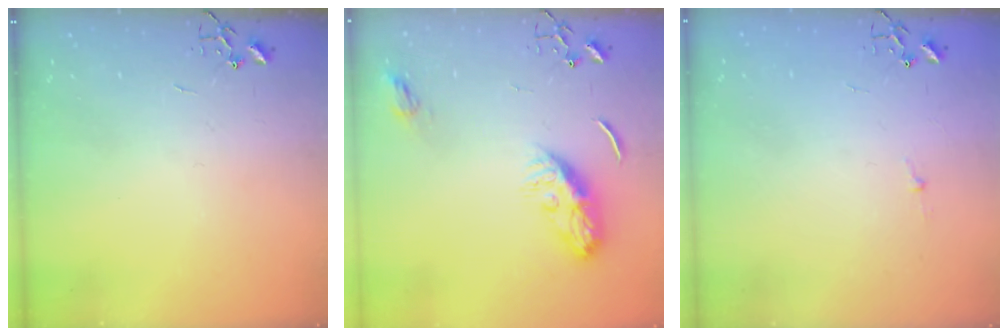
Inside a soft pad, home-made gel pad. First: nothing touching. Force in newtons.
{"total": 10.6, "press": 10.5, "slide": 0.7}
{"total": 2.7, "press": 2.7, "slide": 0.3}